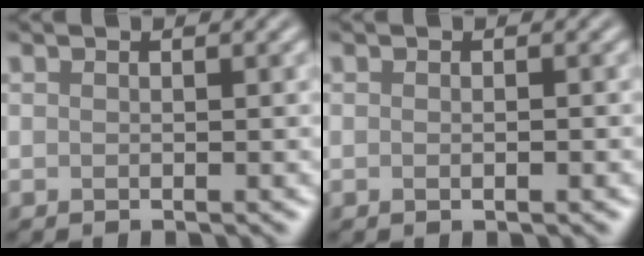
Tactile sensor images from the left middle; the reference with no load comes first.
{"total": 1.7, "force": [0.2, 0.9, 1.4], "torque": [0.002, 0.010, -0.013]}